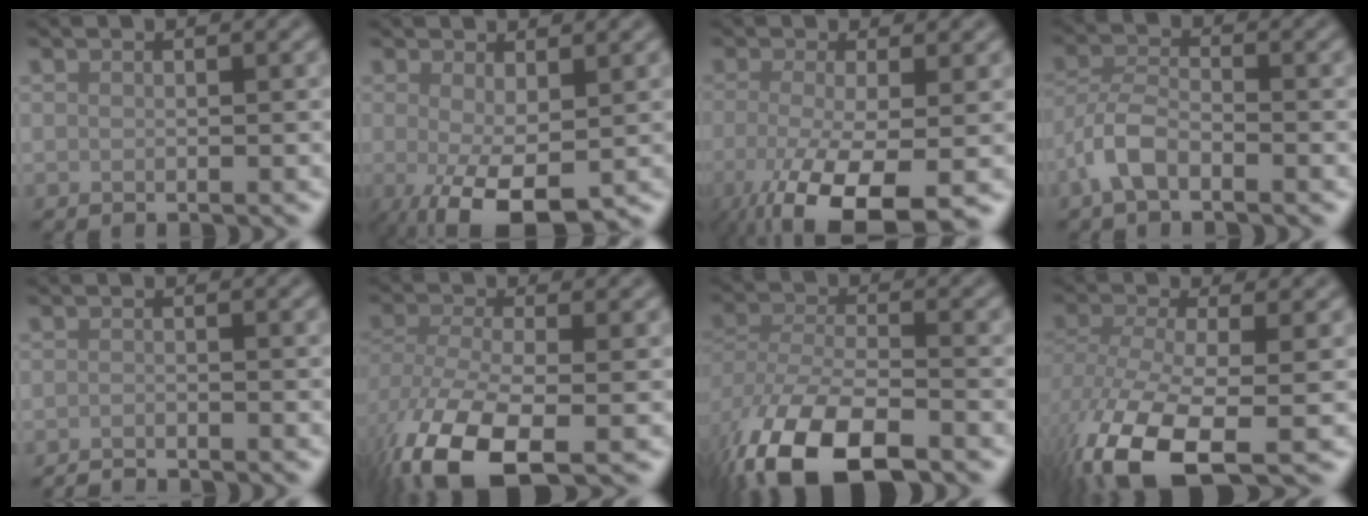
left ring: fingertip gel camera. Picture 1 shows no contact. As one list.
[{"total": 5.3, "force": [-1.3, 1.9, 4.8], "torque": [-0.095, -0.014, -0.019]}, {"total": 9.5, "force": [-4.3, 3.1, 7.8], "torque": [-0.158, -0.028, -0.071]}, {"total": 3.5, "force": [-2.0, 1.5, 2.5], "torque": [-0.051, 0.008, -0.051]}, {"total": 1.2, "force": [-1.2, 0.2, 0.2], "torque": [0.000, -0.001, -0.023]}, {"total": 9.7, "force": [-4.9, 4.5, 7.0], "torque": [-0.159, -0.026, -0.094]}, {"total": 11.9, "force": [-7.0, 5.4, 7.9], "torque": [-0.172, -0.026, -0.129]}, {"total": 10.7, "force": [-5.3, 4.5, 8.1], "torque": [-0.186, -0.032, -0.095]}]